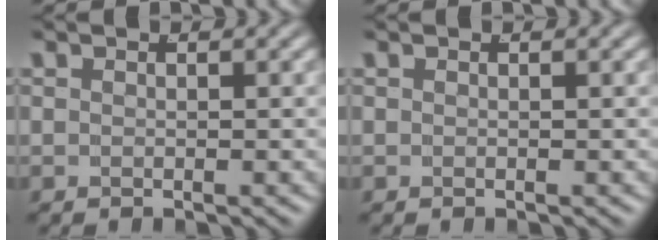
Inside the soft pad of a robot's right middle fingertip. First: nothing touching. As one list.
[{"total": 0.0}]